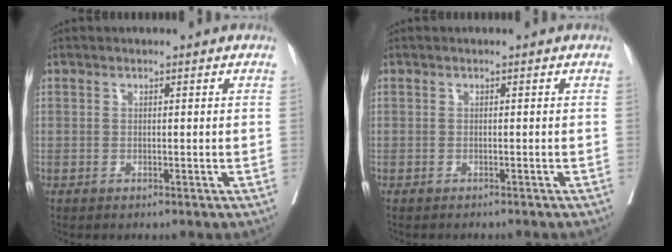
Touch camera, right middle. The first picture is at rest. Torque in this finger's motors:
{"motor_torque": [0.00, -0.15, 0.00, 0.00]}